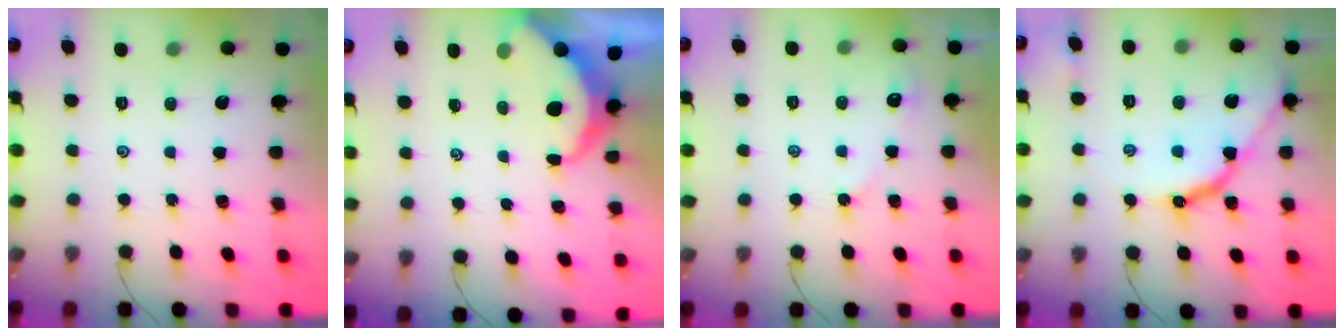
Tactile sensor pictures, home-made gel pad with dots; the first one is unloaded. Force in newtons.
{"total": 6.5, "press": 6.4, "slide": 1.0}
{"total": 2.9, "press": 2.9, "slide": 0.5}
{"total": 11.2, "press": 11.2, "slide": 0.6}